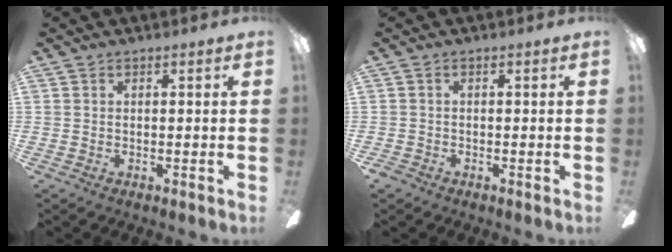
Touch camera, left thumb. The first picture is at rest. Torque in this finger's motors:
{"motor_torque": [-0.23, 0.23, -0.31, 0.31, 0.03]}